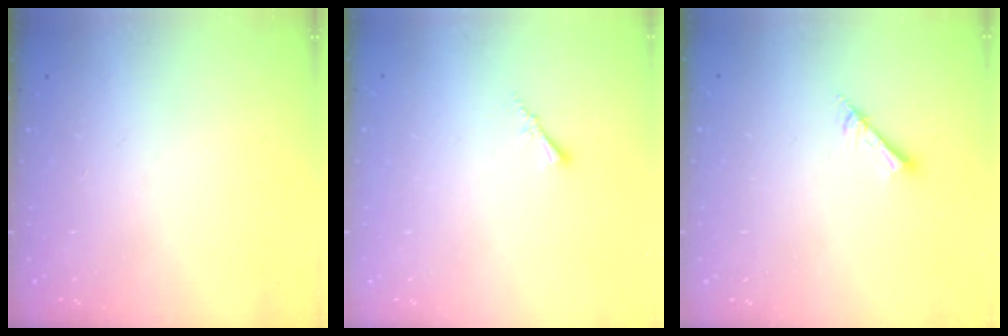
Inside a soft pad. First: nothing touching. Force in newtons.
{"total": 1.8, "press": 1.7, "slide": 0.3}
{"total": 2.6, "press": 2.6, "slide": 0.1}